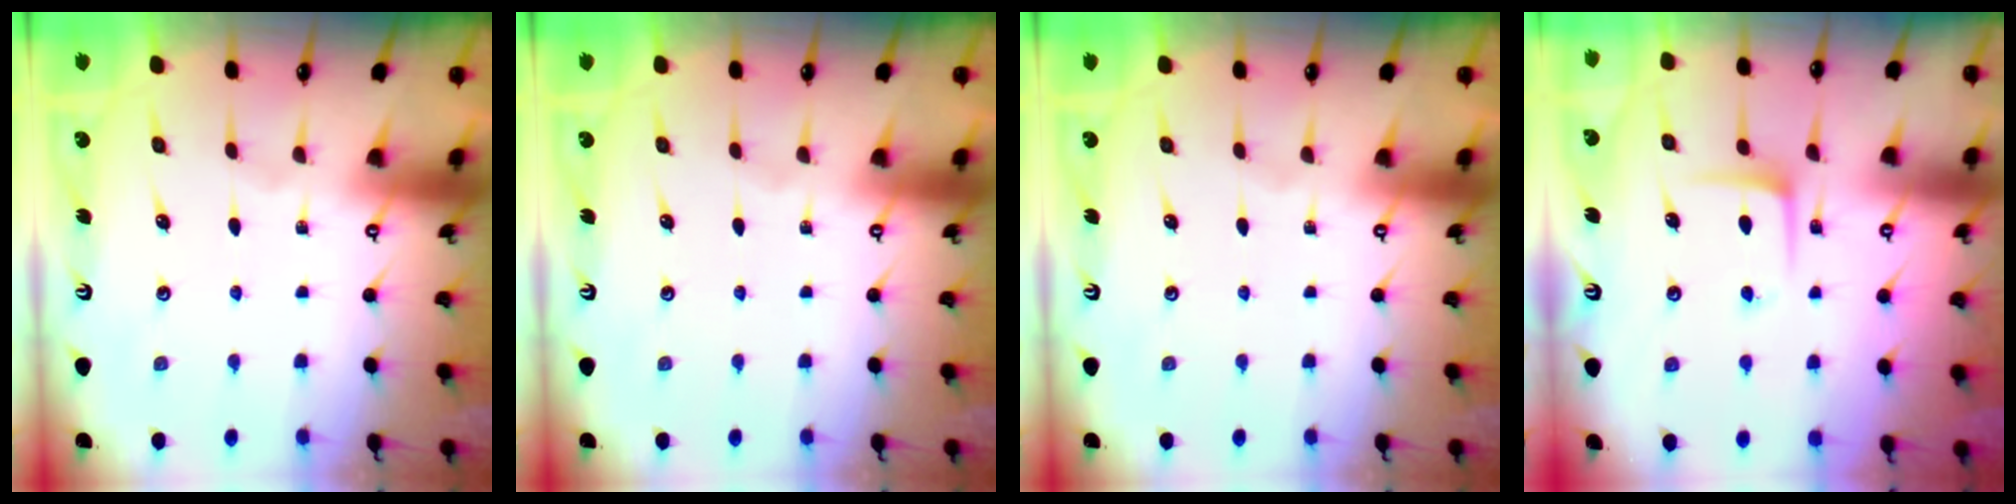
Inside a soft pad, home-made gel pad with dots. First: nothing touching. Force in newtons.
{"total": 0.0}
{"total": 0.0}
{"total": 6.6, "press": 6.6, "slide": 0.6}